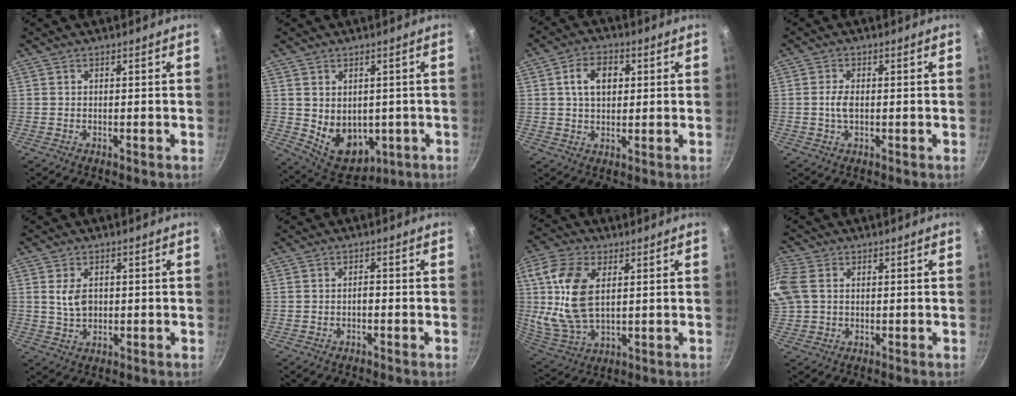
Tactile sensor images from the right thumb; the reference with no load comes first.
{"total": 10.6, "force": [-0.7, 7.9, 6.9], "torque": [-0.077, -0.018, 0.020]}
{"total": 7.7, "force": [1.8, 5.2, 5.4], "torque": [-0.070, 0.007, 0.026]}
{"total": 2.7, "force": [-0.2, 1.5, 2.3], "torque": [-0.043, 0.006, -0.005]}
{"total": 3.7, "force": [0.6, 2.5, 2.6], "torque": [-0.039, -0.001, 0.013]}
{"total": 1.3, "force": [-0.7, 0.7, 0.9], "torque": [-0.006, 0.014, -0.010]}
{"total": 16.2, "force": [3.2, 9.2, 12.9], "torque": [-0.257, -0.012, 0.064]}
{"total": 6.4, "force": [1.1, 4.8, 4.1], "torque": [-0.093, 0.009, 0.019]}